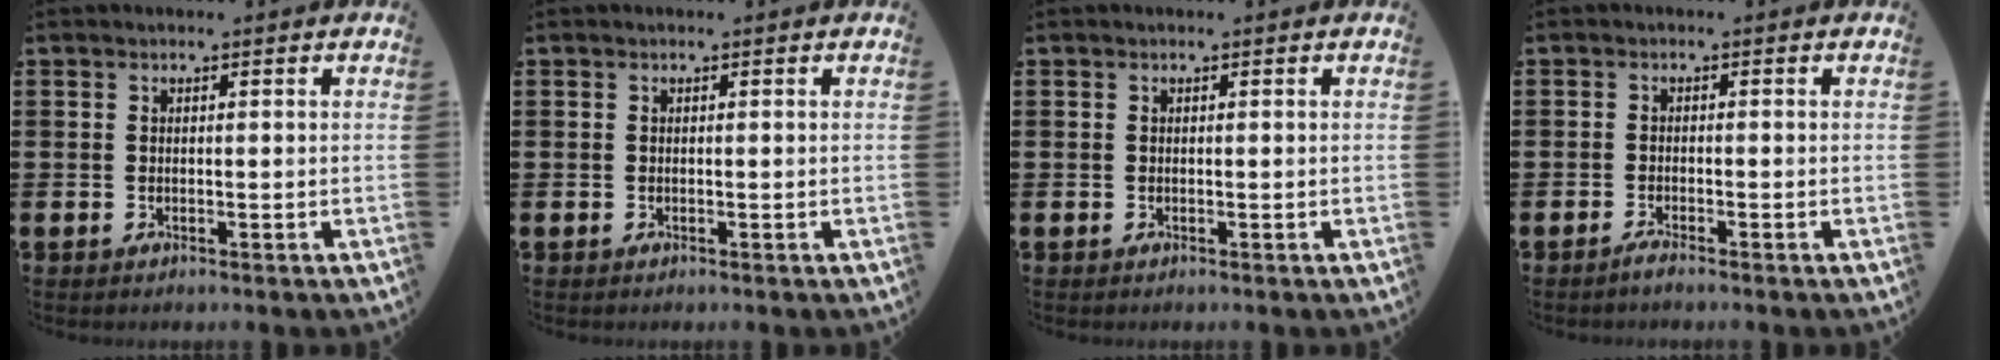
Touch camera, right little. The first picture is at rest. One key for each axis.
{"total": 0.0}
{"total": 0.0}
{"total": 1.0, "fx": -0.8, "fy": 0.0, "fz": 0.6, "tx": -0.011, "ty": -0.003, "tz": -0.014}